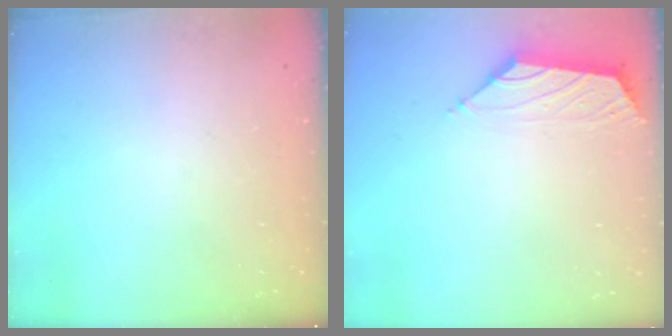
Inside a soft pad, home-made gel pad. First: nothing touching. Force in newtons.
{"total": 1.6, "press": 1.4, "slide": 0.6}